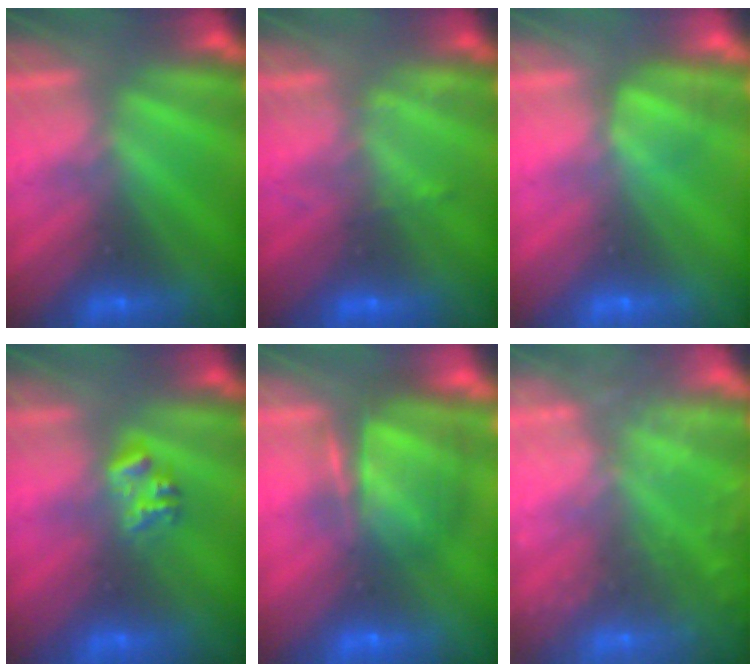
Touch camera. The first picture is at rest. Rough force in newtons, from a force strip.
{"total": 2.3}
{"total": 4.5}
{"total": 2.3}
{"total": 7.1}
{"total": 9.0}